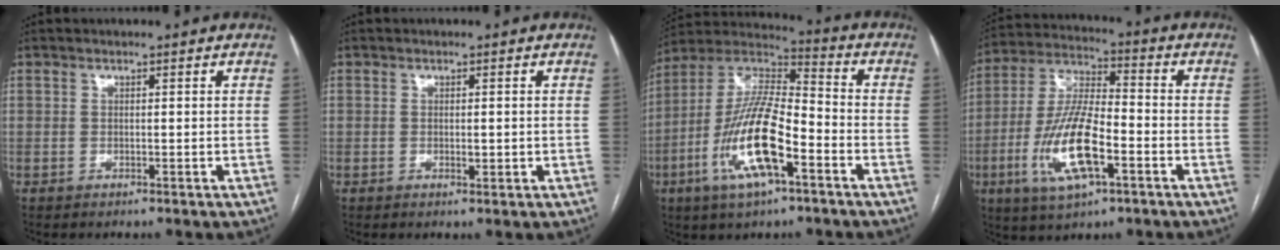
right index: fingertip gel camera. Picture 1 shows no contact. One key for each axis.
{"total": 1.3, "fx": -0.1, "fy": 0.5, "fz": 1.2, "tx": -0.021, "ty": -0.002, "tz": 0.001}
{"total": 17.1, "fx": -6.6, "fy": 3.8, "fz": 15.3, "tx": -0.306, "ty": -0.002, "tz": -0.122}
{"total": 14.3, "fx": -4.9, "fy": 4.1, "fz": 12.8, "tx": -0.270, "ty": -0.003, "tz": -0.087}